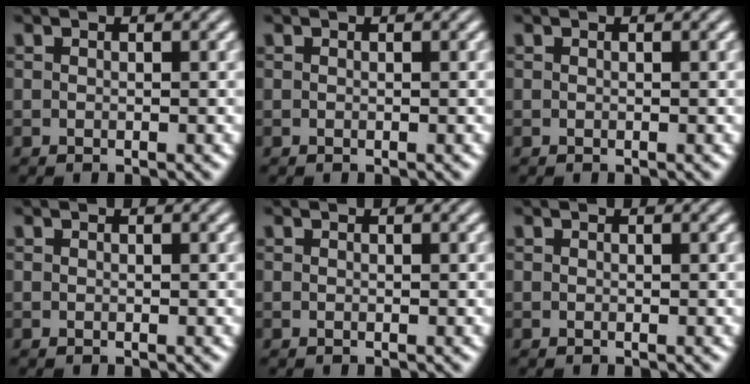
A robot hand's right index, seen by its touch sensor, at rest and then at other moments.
{"total": 0.0}
{"total": 0.0}
{"total": 0.0}
{"total": 0.0}
{"total": 0.0}